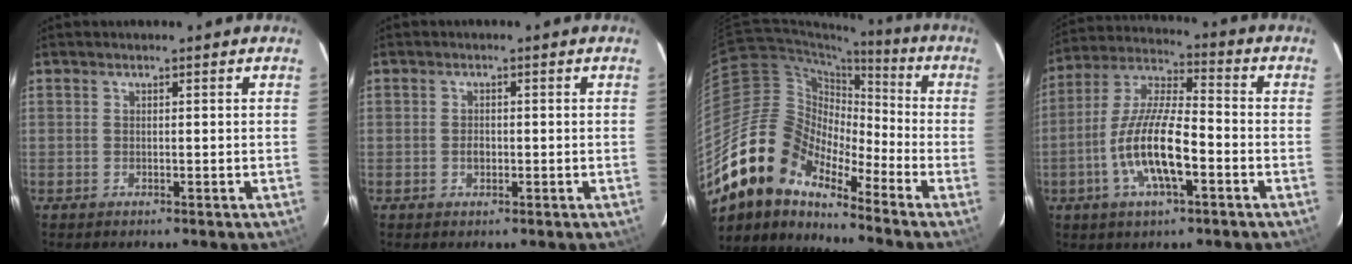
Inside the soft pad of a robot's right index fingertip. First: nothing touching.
{"total": 1.3, "force": [-0.3, 1.1, 0.7], "torque": [-0.011, 0.003, -0.004]}
{"total": 16.6, "force": [-13.1, 7.1, 7.2], "torque": [-0.126, 0.004, -0.259]}
{"total": 13.9, "force": [-4.8, 4.0, 12.4], "torque": [-0.254, -0.003, -0.091]}